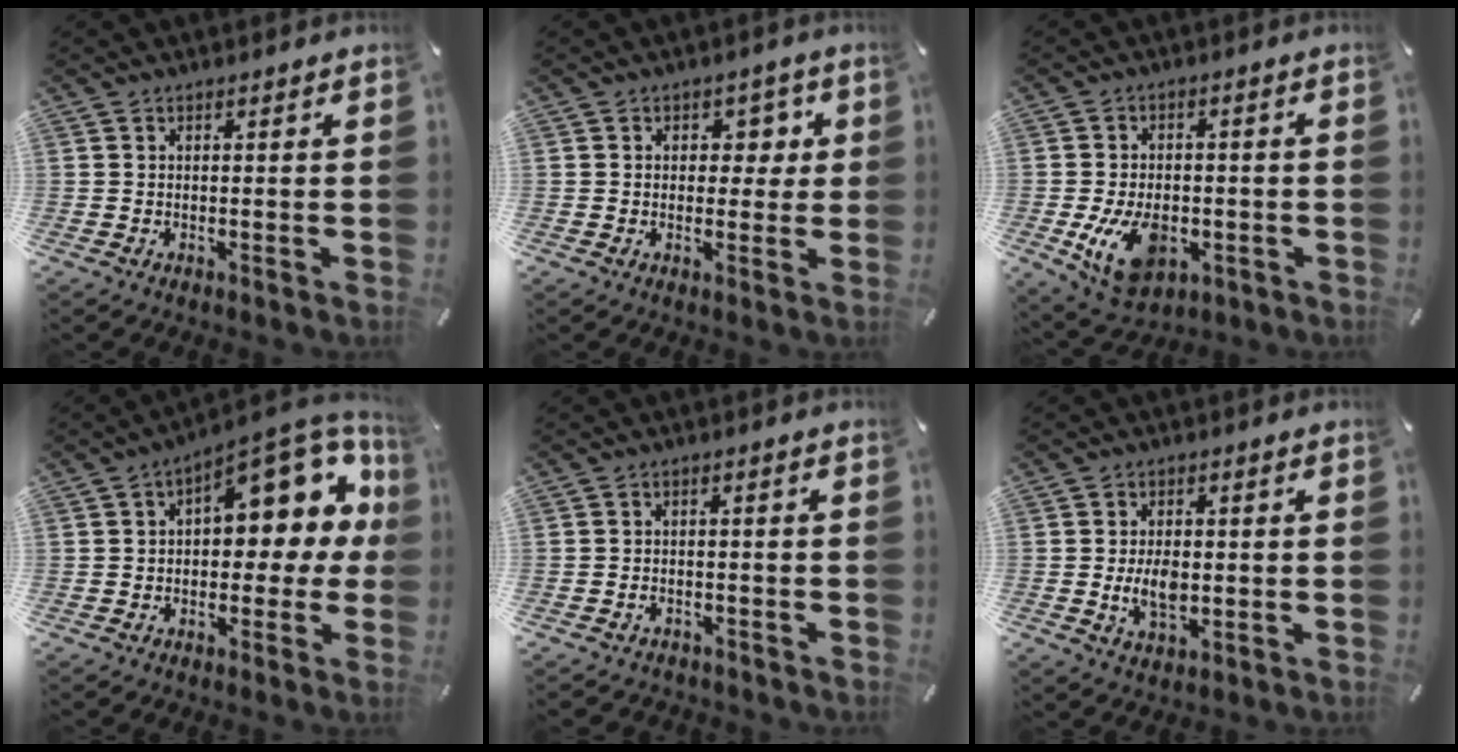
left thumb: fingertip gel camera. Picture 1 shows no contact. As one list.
[{"total": 4.6, "force": [0.9, 3.8, 2.4], "torque": [-0.018, -0.003, 0.004]}, {"total": 11.6, "force": [-3.1, 7.7, 8.1], "torque": [-0.147, -0.004, -0.054]}, {"total": 14.9, "force": [5.7, 7.9, 11.3], "torque": [-0.129, -0.047, 0.094]}, {"total": 2.3, "force": [-1.6, 1.4, 0.8], "torque": [-0.016, 0.009, -0.033]}, {"total": 6.5, "force": [-0.7, 4.0, 5.1], "torque": [-0.108, -0.005, -0.017]}]